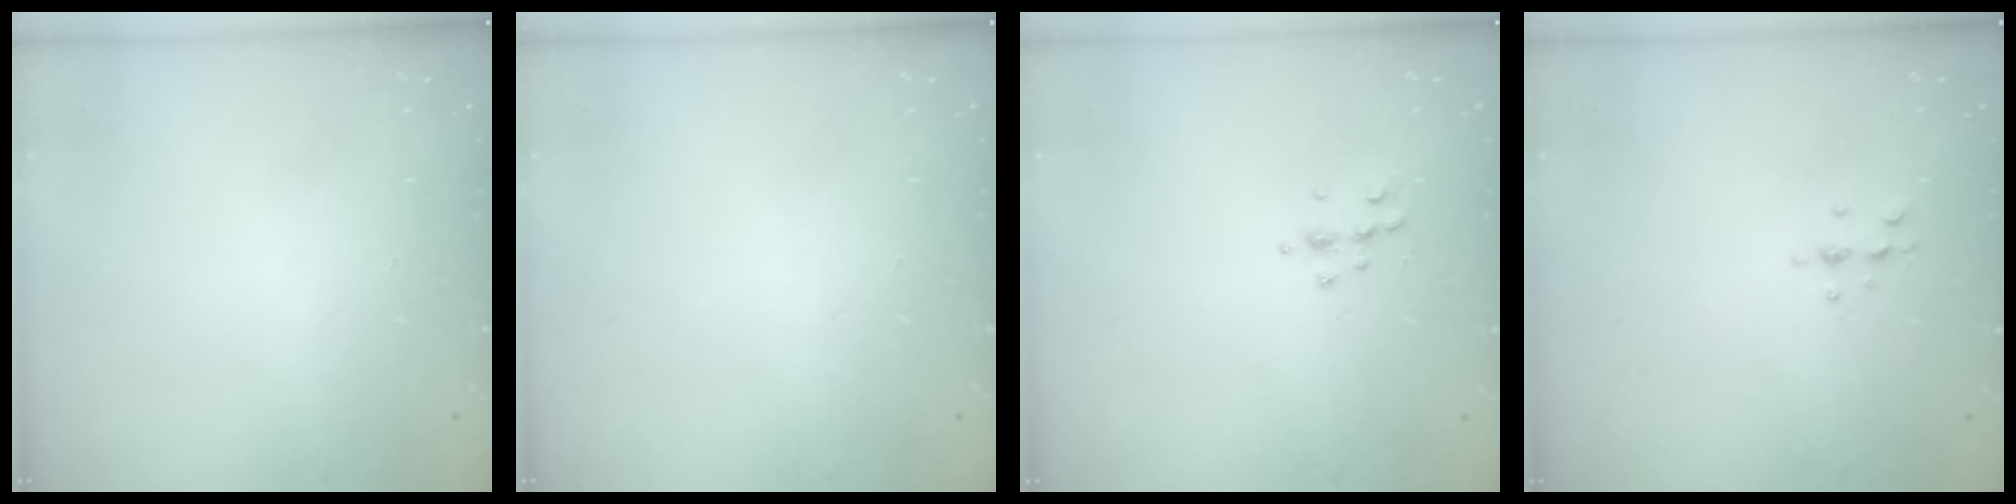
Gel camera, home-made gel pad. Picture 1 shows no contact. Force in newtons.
{"total": 0.0}
{"total": 6.3, "press": 6.2, "slide": 1.0}
{"total": 5.0, "press": 4.9, "slide": 0.9}